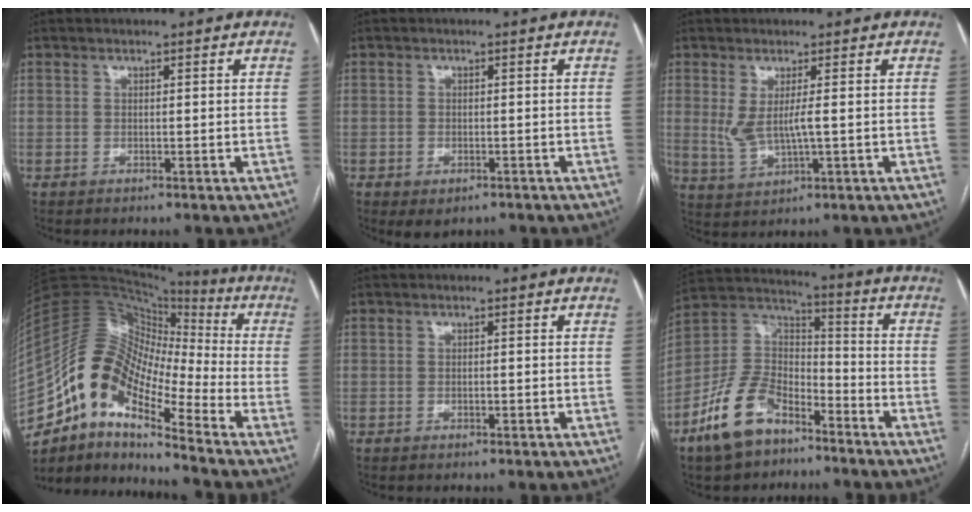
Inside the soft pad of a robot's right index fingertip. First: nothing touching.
{"total": 3.2, "force": [-2.0, 2.1, 1.5], "torque": [-0.014, 0.000, -0.018]}
{"total": 4.8, "force": [0.5, 0.8, 4.7], "torque": [-0.102, -0.005, 0.019]}
{"total": 15.7, "force": [-9.5, 5.5, 11.3], "torque": [-0.203, 0.053, -0.169]}
{"total": 0.7, "force": [-0.3, 0.3, 0.5], "torque": [-0.011, 0.001, -0.005]}
{"total": 13.5, "force": [-8.7, 7.0, 7.7], "torque": [-0.166, 0.020, -0.169]}